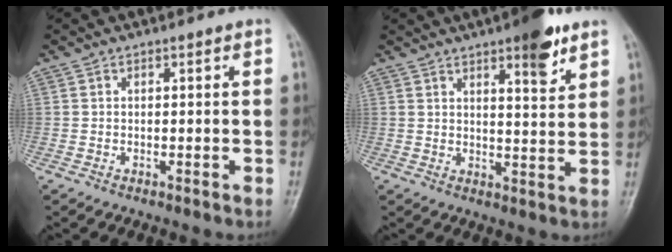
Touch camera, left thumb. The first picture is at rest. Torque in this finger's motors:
{"motor_torque": [1.39, 0.09, 0.82, -0.68, 0.10]}